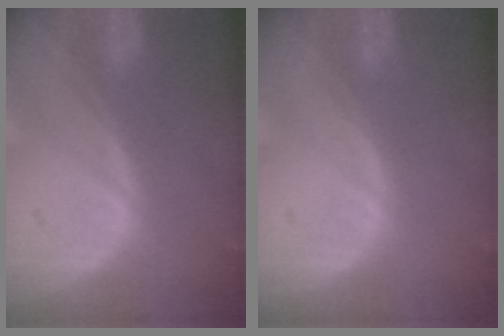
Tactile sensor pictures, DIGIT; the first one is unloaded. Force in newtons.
{"total": 0.0}